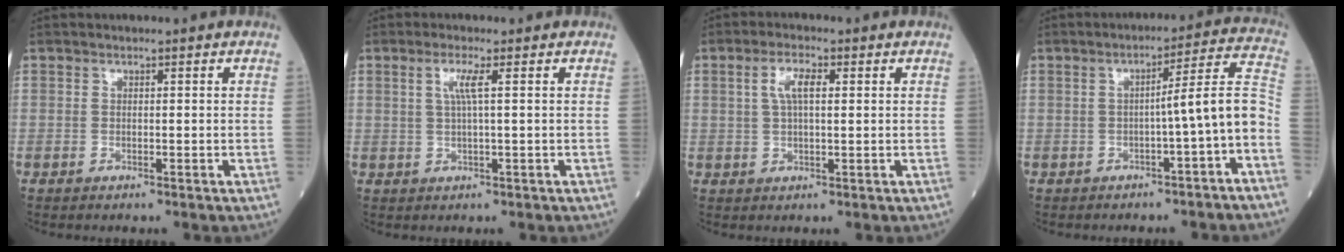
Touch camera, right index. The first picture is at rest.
{"total": 2.9, "force": [0.9, -0.3, 2.7], "torque": [-0.061, 0.003, 0.017]}
{"total": 4.2, "force": [1.2, 1.2, 3.8], "torque": [-0.080, 0.010, 0.025]}
{"total": 7.7, "force": [-2.7, -0.7, 7.2], "torque": [-0.091, 0.025, -0.038]}